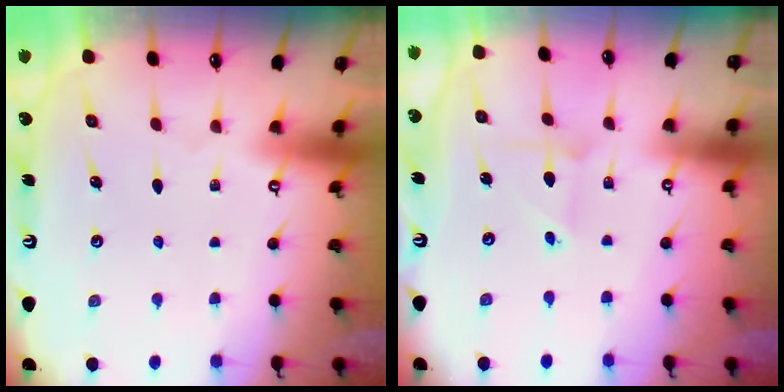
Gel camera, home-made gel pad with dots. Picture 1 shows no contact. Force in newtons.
{"total": 2.2, "press": 2.2, "slide": 0.1}